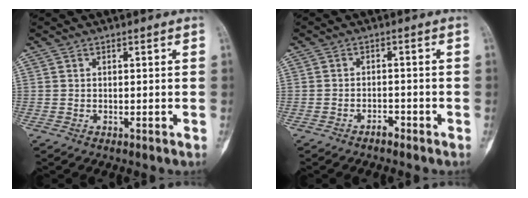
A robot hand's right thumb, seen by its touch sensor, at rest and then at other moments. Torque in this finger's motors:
{"motor_torque": [-0.45, -0.18, 0.02, 0.15, 0.00]}